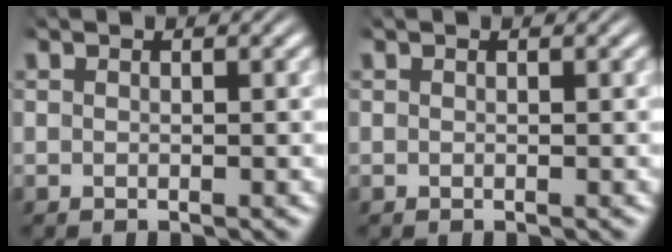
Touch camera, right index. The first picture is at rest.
{"total": 0.0}